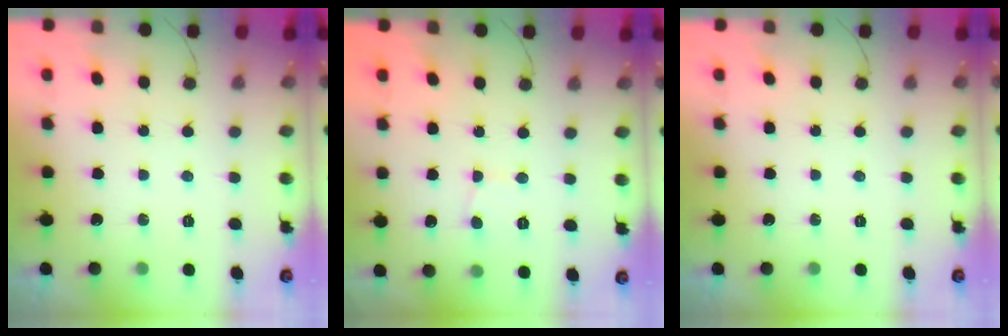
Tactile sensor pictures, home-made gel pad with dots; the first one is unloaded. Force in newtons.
{"total": 2.2, "press": 2.2, "slide": 0.2}
{"total": 0.0}